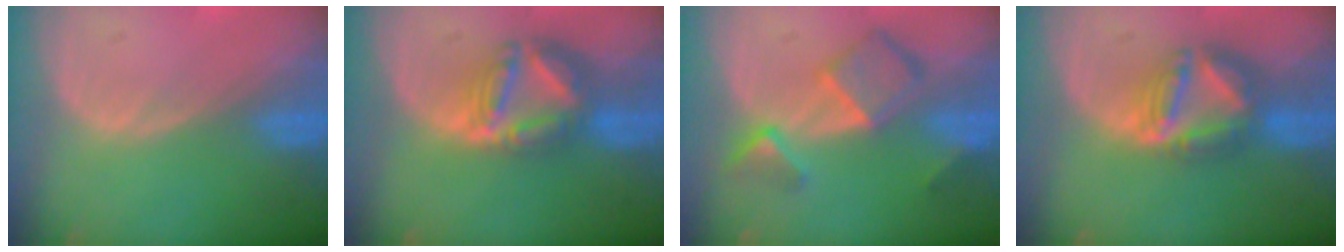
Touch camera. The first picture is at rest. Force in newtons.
{"total": 8.0, "press": 6.9, "slide": 4.0}
{"total": 7.5, "press": 6.5, "slide": 3.7}
{"total": 7.6, "press": 6.7, "slide": 3.6}